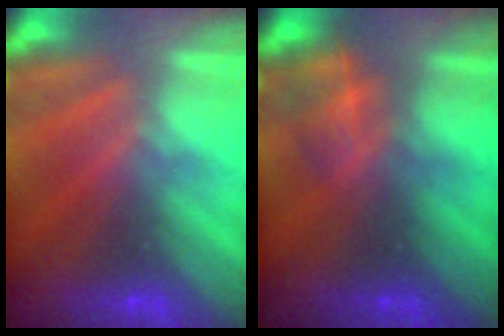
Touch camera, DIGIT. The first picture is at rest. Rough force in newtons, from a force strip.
{"total": 2.3}